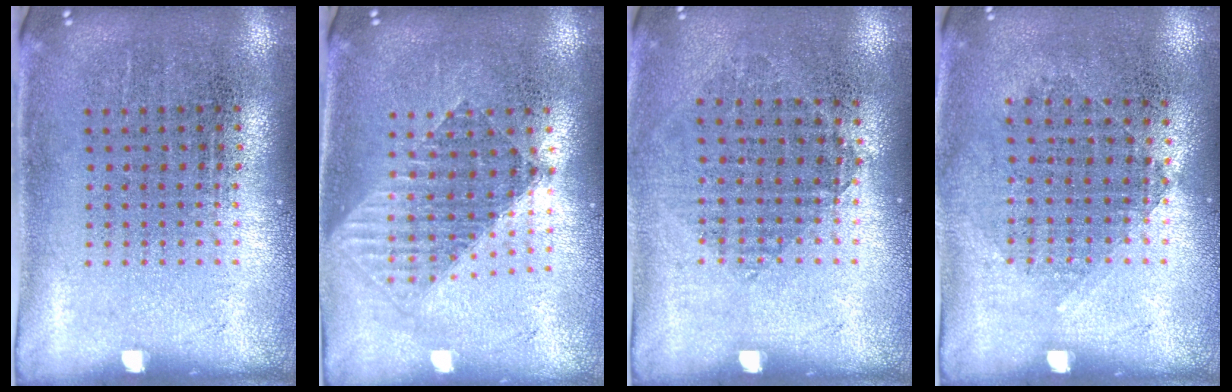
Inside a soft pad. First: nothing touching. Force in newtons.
{"total": 1.5, "press": 1.3, "slide": 0.8}
{"total": 0.9, "press": 0.8, "slide": 0.3}
{"total": 1.0, "press": 0.9, "slide": 0.4}